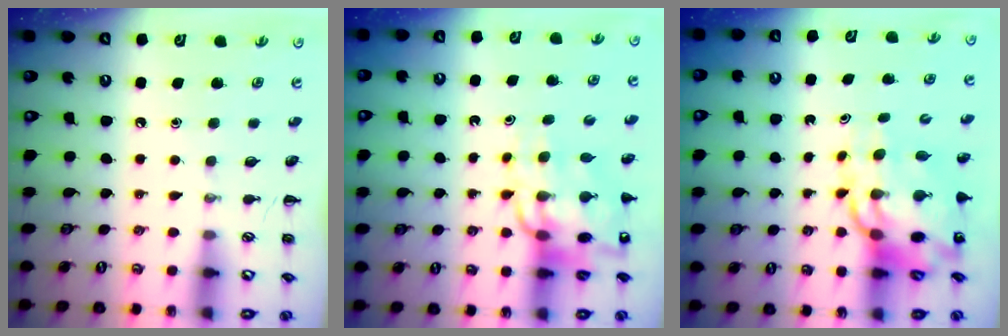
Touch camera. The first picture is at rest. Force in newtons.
{"total": 13.9, "press": 13.4, "slide": 3.8}
{"total": 13.0, "press": 12.5, "slide": 3.7}